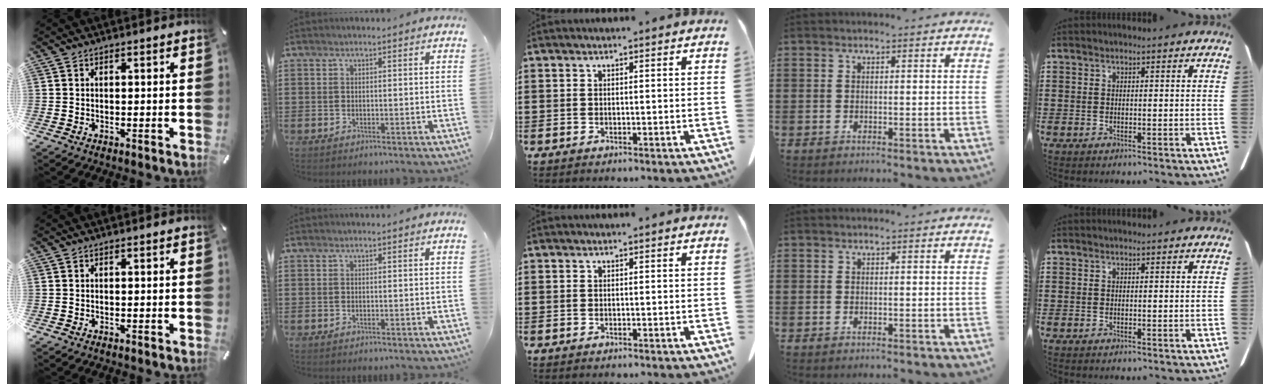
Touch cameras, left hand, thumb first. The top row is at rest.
{}